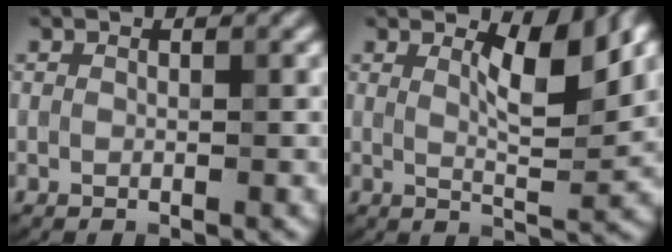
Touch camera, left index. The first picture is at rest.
{"total": 4.6, "force": [2.0, 1.0, 4.0], "torque": [-0.066, -0.004, 0.035]}